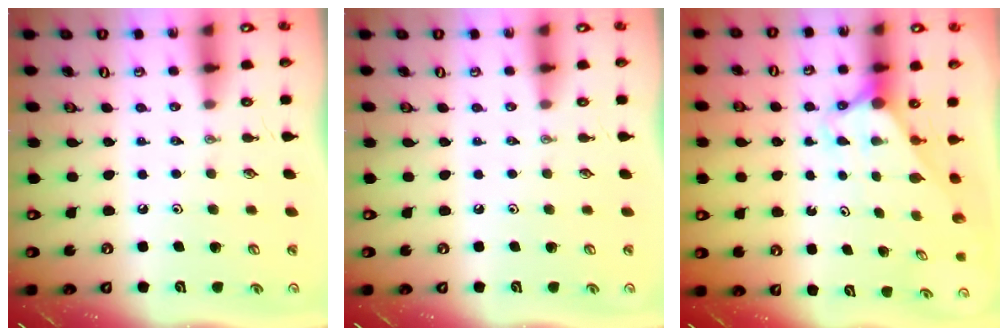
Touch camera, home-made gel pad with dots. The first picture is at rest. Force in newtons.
{"total": 0.0}
{"total": 2.7, "press": 2.7, "slide": 0.0}